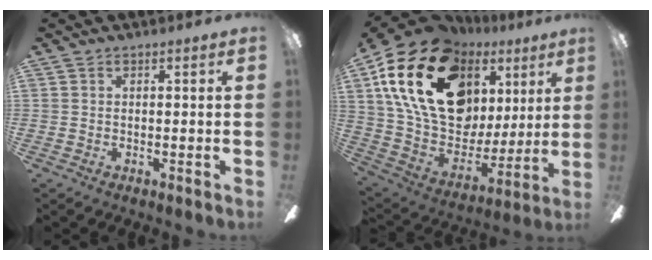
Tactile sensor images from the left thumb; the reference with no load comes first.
{"total": 25.7, "force": [12.0, 16.1, 16.0], "torque": [-0.311, -0.054, 0.228]}